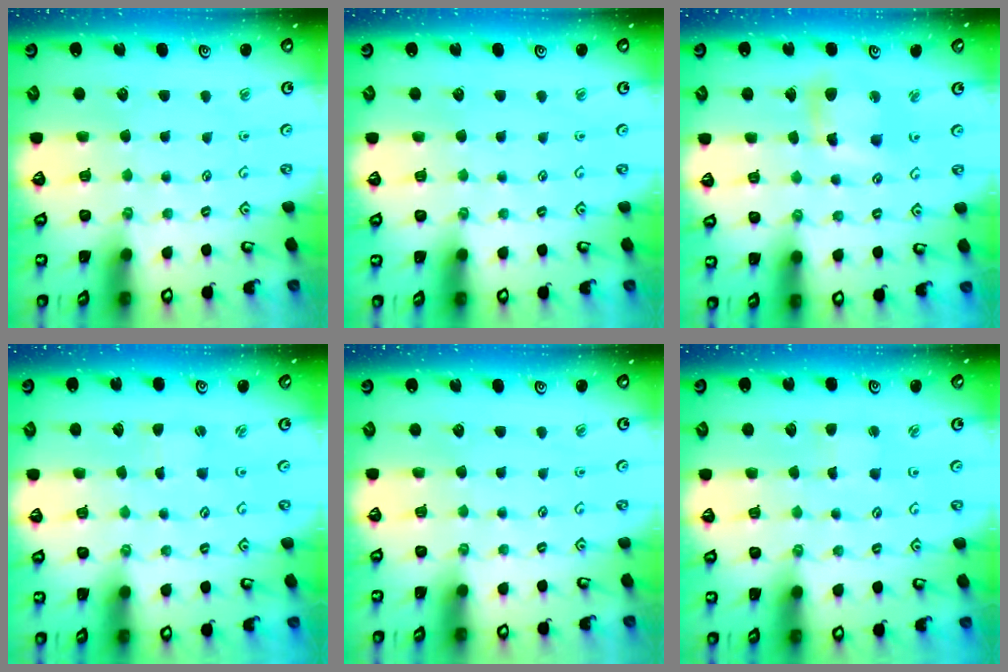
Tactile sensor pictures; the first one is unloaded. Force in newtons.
{"total": 0.0}
{"total": 9.1, "press": 9.0, "slide": 1.4}
{"total": 0.0}
{"total": 0.0}
{"total": 1.9, "press": 1.8, "slide": 0.4}